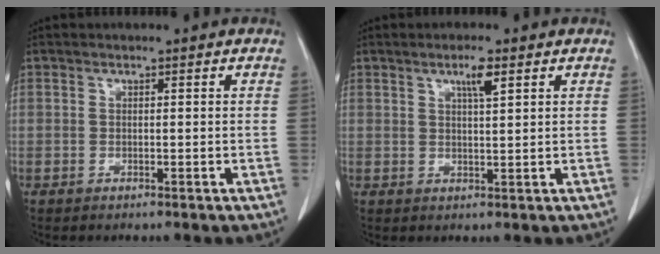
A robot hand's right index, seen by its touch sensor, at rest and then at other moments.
{"total": 3.0, "force": [1.7, 0.2, 2.5], "torque": [-0.047, -0.002, 0.027]}